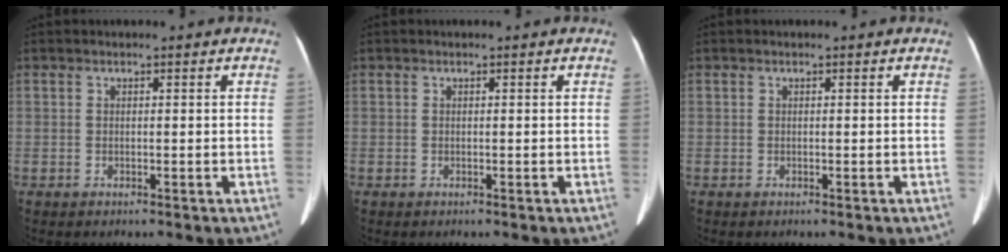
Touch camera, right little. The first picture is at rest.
{"total": 0.0}
{"total": 0.0}